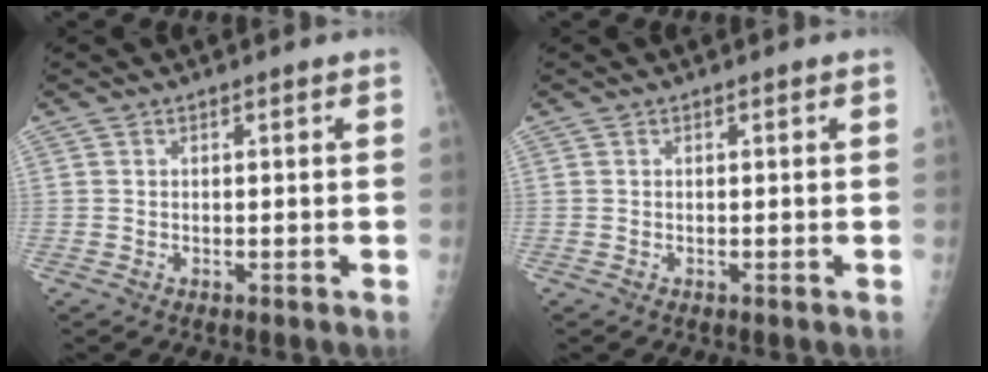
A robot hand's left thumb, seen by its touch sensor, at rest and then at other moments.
{"total": 0.0}